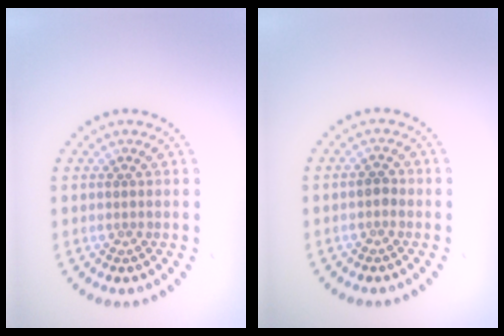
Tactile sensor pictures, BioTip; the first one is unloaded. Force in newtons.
{"total": 1.0, "press": 0.9, "slide": 0.3}